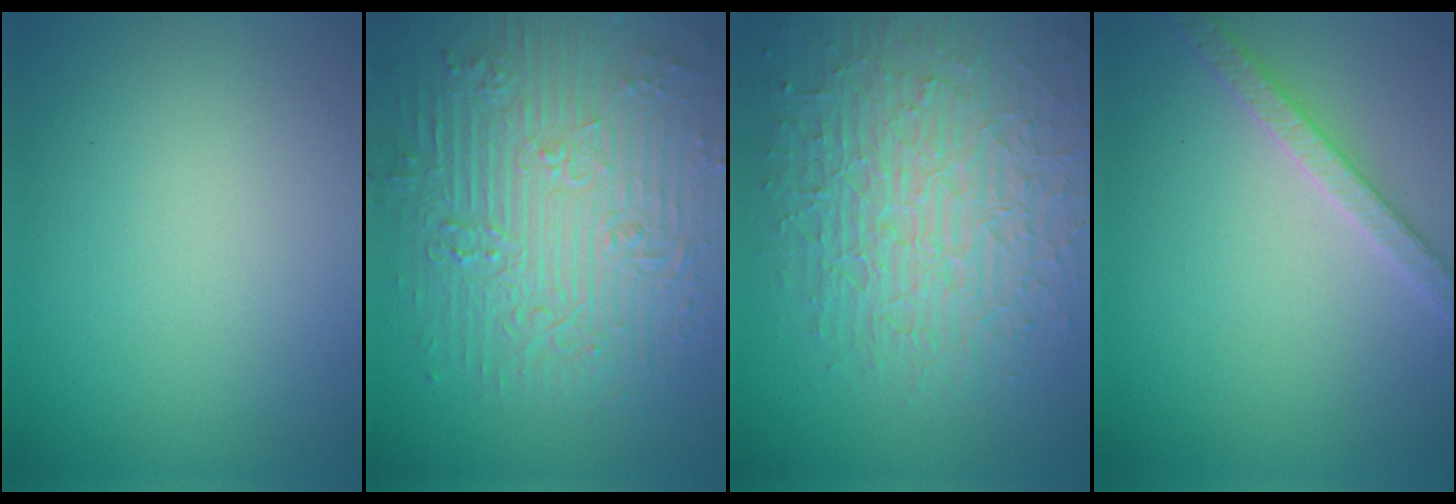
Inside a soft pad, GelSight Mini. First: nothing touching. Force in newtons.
{"total": 9.3, "press": 6.9, "slide": 6.2}
{"total": 8.6, "press": 6.1, "slide": 6.1}
{"total": 2.7, "press": 2.7, "slide": 0.1}